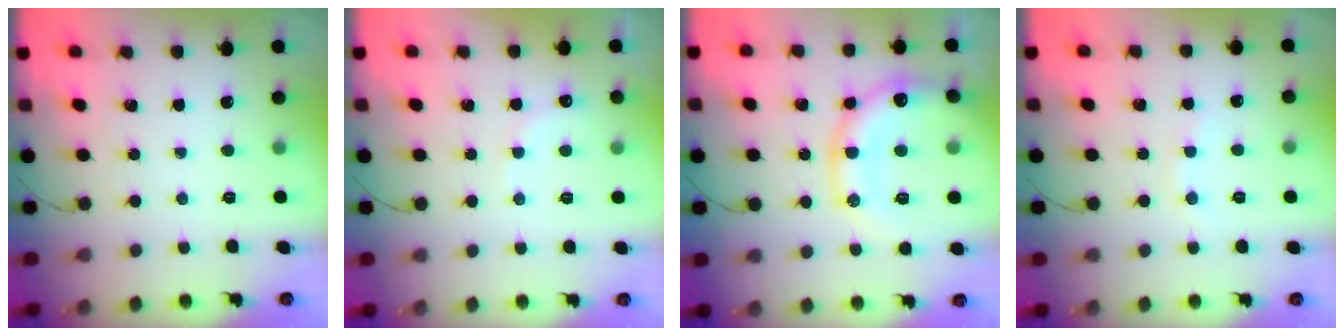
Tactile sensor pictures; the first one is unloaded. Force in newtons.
{"total": 7.2, "press": 7.0, "slide": 1.3}
{"total": 18.8, "press": 18.6, "slide": 2.7}
{"total": 3.1, "press": 3.0, "slide": 0.8}